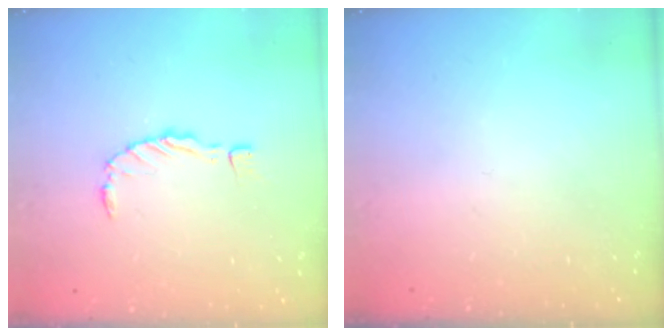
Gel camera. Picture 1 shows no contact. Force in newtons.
{"total": 0.0}